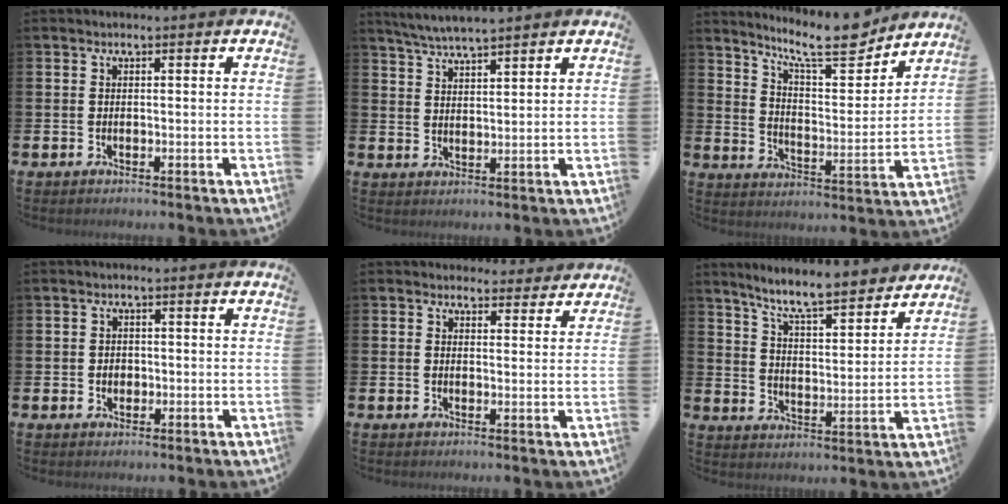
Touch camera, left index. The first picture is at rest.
{"total": 4.7, "force": [4.5, 0.0, 1.1], "torque": [-0.042, -0.014, 0.083]}
{"total": 11.2, "force": [9.9, 2.2, 4.7], "torque": [-0.085, -0.065, 0.170]}
{"total": 1.5, "force": [-0.1, 1.3, 0.7], "torque": [-0.004, 0.005, -0.006]}
{"total": 3.1, "force": [2.8, 1.1, -0.2], "torque": [0.014, -0.016, 0.048]}
{"total": 7.8, "force": [7.4, 0.6, 2.5], "torque": [-0.075, -0.054, 0.128]}